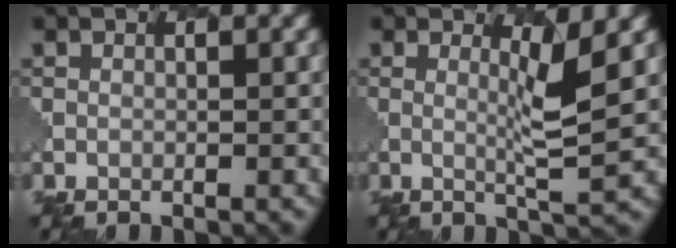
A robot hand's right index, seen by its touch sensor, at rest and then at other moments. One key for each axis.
{"total": 3.3, "fx": 1.1, "fy": 0.3, "fz": 3.1, "tx": -0.052, "ty": -0.006, "tz": 0.022}